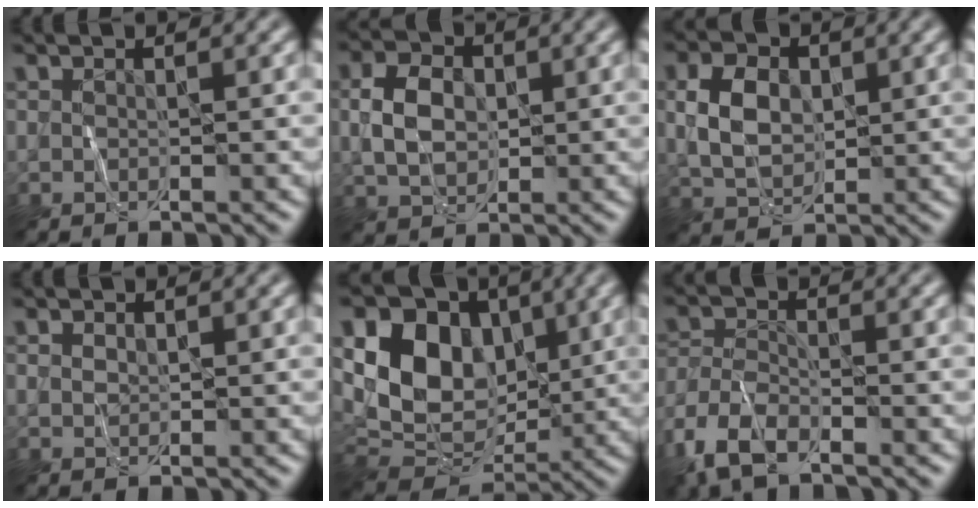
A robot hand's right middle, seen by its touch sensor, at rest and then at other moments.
{"total": 4.1, "force": [0.1, 3.0, 2.7], "torque": [-0.063, 0.004, 0.000]}
{"total": 4.3, "force": [0.4, 3.1, 3.0], "torque": [-0.067, 0.004, 0.008]}
{"total": 0.0}
{"total": 10.9, "force": [2.5, 8.1, 6.8], "torque": [-0.129, 0.009, 0.035]}
{"total": 5.1, "force": [-3.6, 2.1, 2.8], "torque": [-0.065, -0.006, -0.083]}